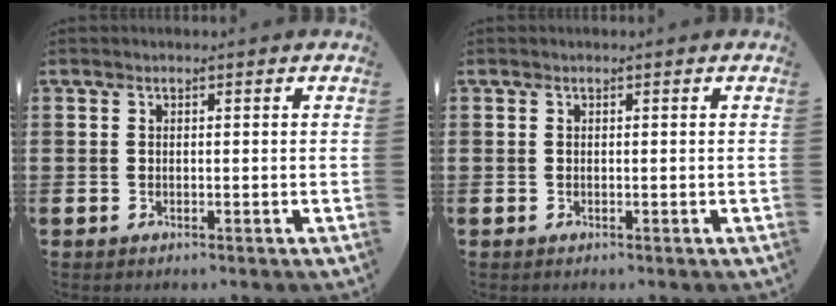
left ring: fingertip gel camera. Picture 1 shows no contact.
{"total": 0.0}